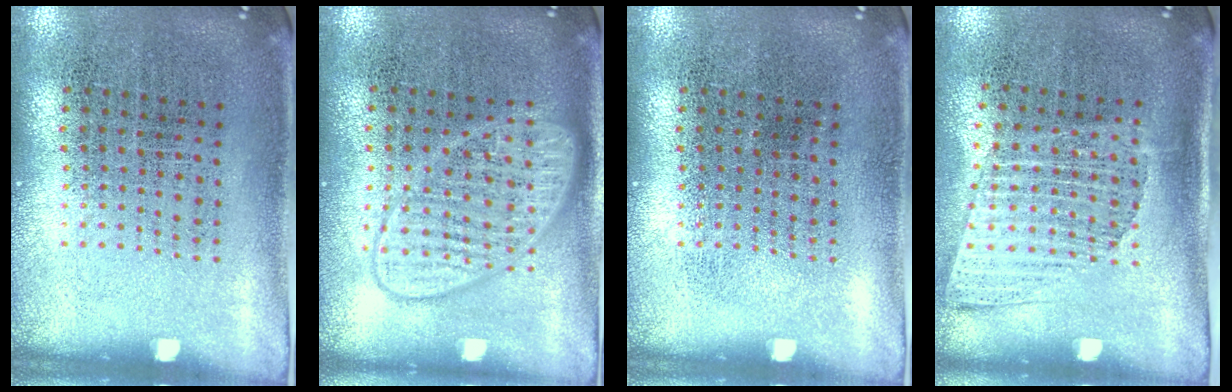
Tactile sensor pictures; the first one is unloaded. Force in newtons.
{"total": 3.0, "press": 2.9, "slide": 0.5}
{"total": 0.0}
{"total": 1.4, "press": 1.1, "slide": 0.9}